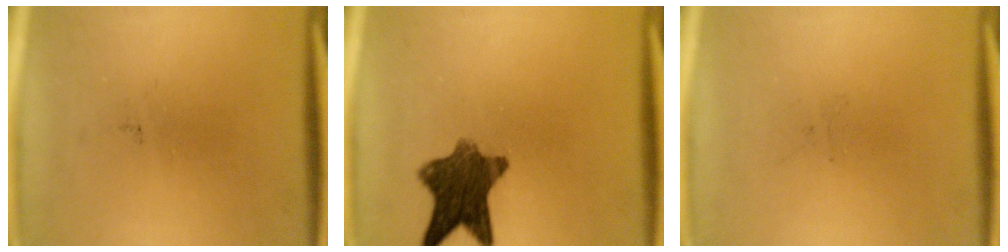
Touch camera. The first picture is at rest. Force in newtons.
{"total": 9.5}
{"total": 0.0}